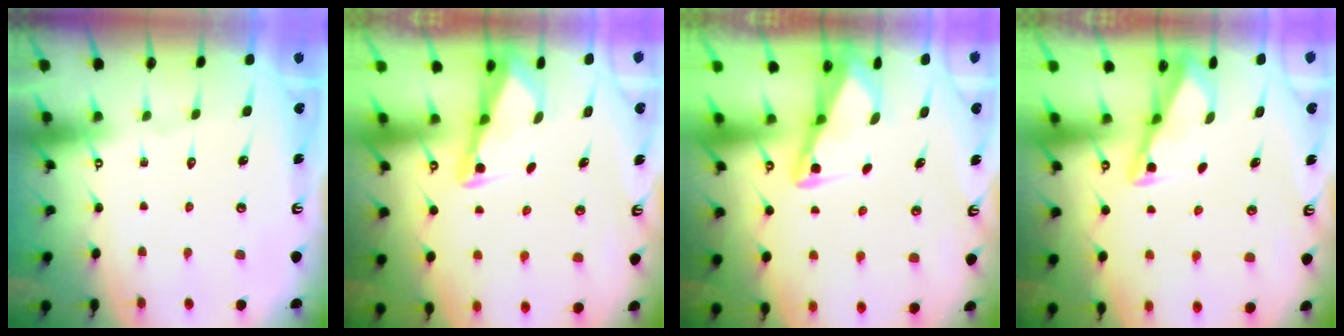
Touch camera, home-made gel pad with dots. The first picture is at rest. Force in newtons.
{"total": 2.9, "press": 2.9, "slide": 0.2}
{"total": 3.0, "press": 3.0, "slide": 0.4}
{"total": 2.9, "press": 2.9, "slide": 0.3}